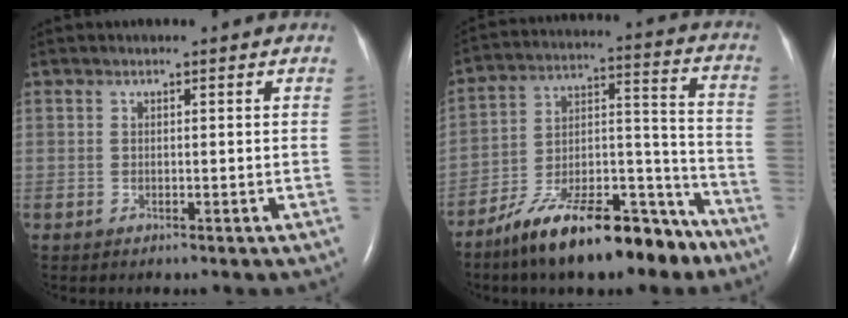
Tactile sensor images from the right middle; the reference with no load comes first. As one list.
[{"total": 19.6, "force": [-14.8, 5.9, 11.3], "torque": [-0.171, 0.035, -0.244]}]